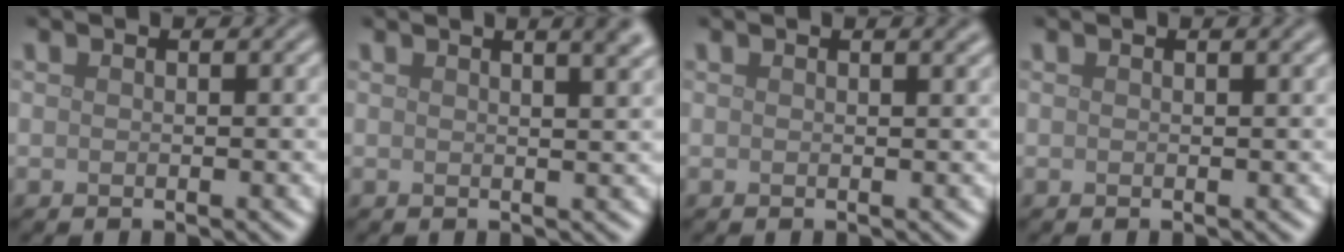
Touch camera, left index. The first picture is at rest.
{"total": 5.6, "force": [3.0, 2.5, 4.0], "torque": [-0.012, 0.042, 0.003]}
{"total": 1.2, "force": [0.7, 0.4, 0.8], "torque": [-0.005, 0.004, 0.010]}
{"total": 0.9, "force": [0.5, 0.2, 0.7], "torque": [-0.006, 0.006, 0.007]}